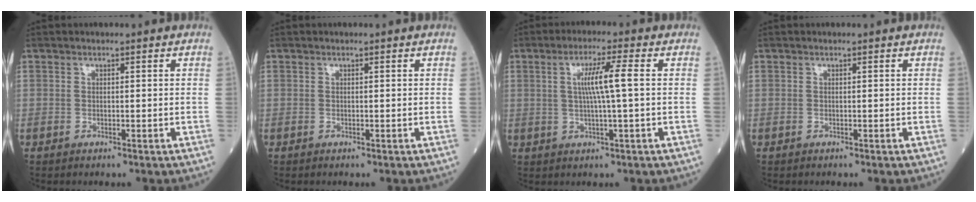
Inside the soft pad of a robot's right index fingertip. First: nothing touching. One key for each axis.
{"total": 0.0}
{"total": 5.6, "fx": 0.7, "fy": -0.5, "fz": 5.5, "tx": -0.102, "ty": 0.004, "tz": 0.015}
{"total": 0.0}